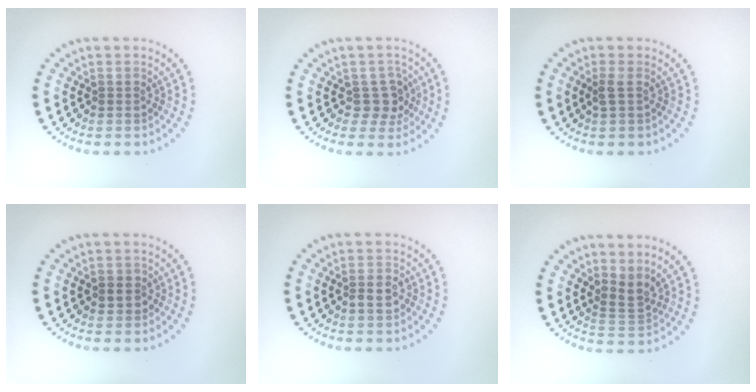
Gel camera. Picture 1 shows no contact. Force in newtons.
{"total": 2.5, "press": 2.2, "slide": 1.2}
{"total": 1.0, "press": 0.9, "slide": 0.4}
{"total": 1.4, "press": 1.3, "slide": 0.4}
{"total": 1.4, "press": 1.4, "slide": 0.2}
{"total": 2.3, "press": 1.5, "slide": 1.7}